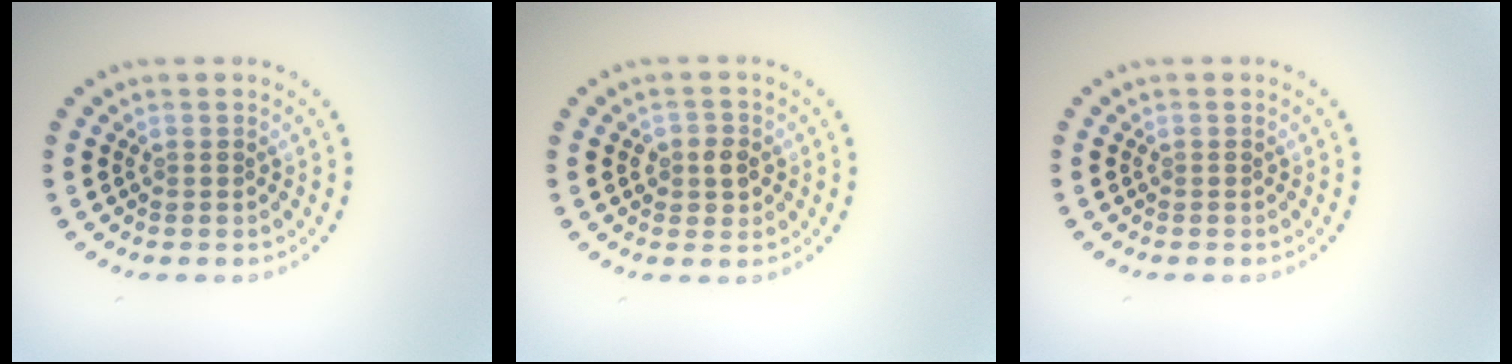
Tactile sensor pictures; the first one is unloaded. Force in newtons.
{"total": 1.8, "press": 1.7, "slide": 0.7}
{"total": 0.0}